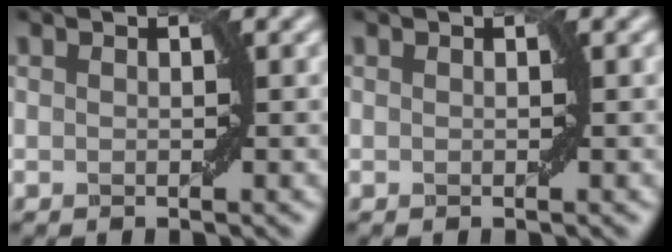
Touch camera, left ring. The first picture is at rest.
{"total": 0.0}